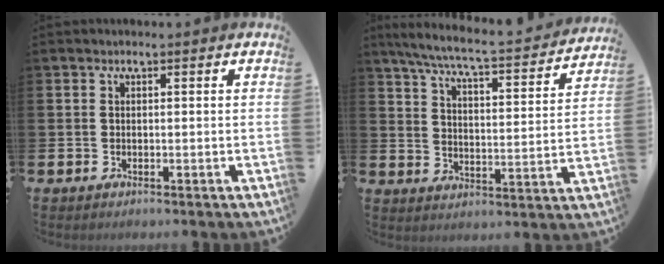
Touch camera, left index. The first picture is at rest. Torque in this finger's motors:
{"motor_torque": [0.86, -1.28, 0.37, 0.06]}